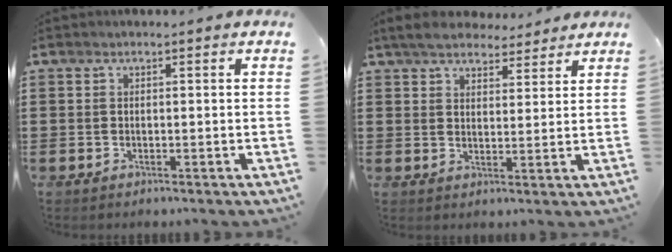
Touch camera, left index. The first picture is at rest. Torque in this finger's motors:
{"motor_torque": [1.06, -1.08, 0.16, 0.03]}